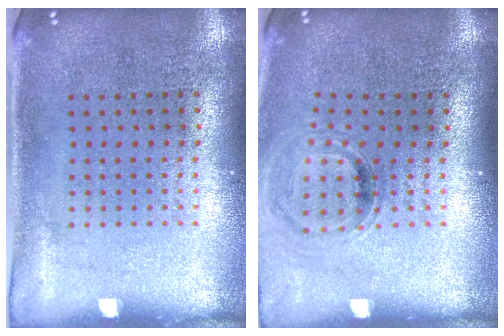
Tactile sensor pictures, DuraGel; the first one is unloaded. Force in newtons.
{"total": 0.9, "press": 0.9, "slide": 0.2}